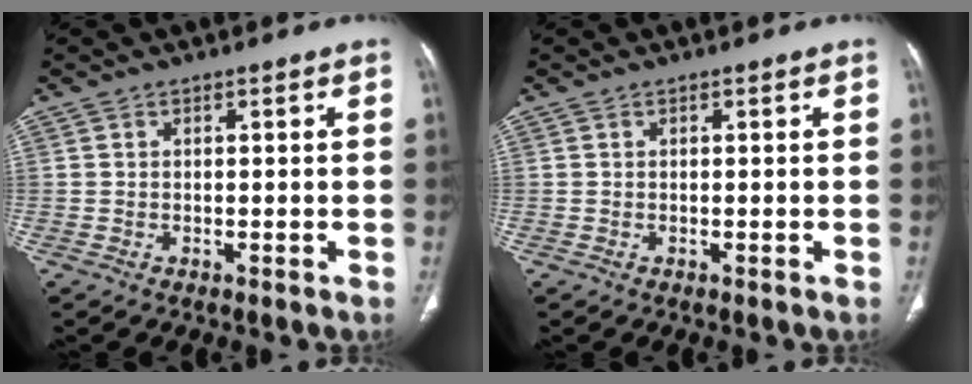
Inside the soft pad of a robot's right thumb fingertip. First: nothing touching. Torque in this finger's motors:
{"motor_torque": [0.00, 0.00, 0.00, 0.00, 0.00]}